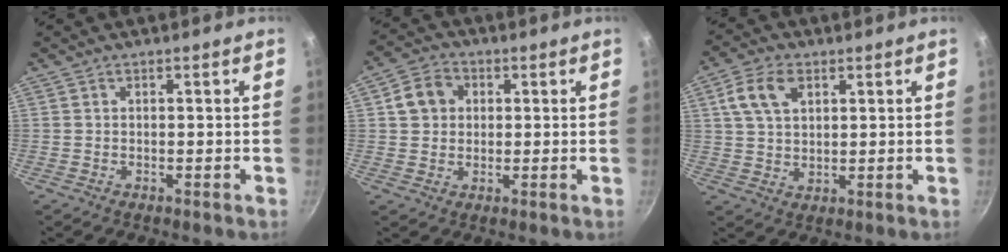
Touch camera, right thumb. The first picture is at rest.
{"total": 7.0, "force": [1.5, 5.9, 3.5], "torque": [-0.049, 0.007, 0.020]}
{"total": 8.6, "force": [3.4, 5.3, 5.9], "torque": [-0.106, -0.004, 0.065]}